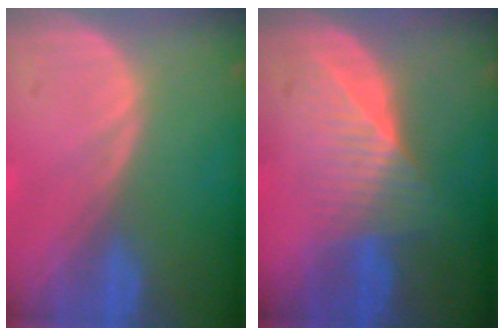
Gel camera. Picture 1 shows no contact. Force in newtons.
{"total": 6.3, "press": 5.9, "slide": 2.4}